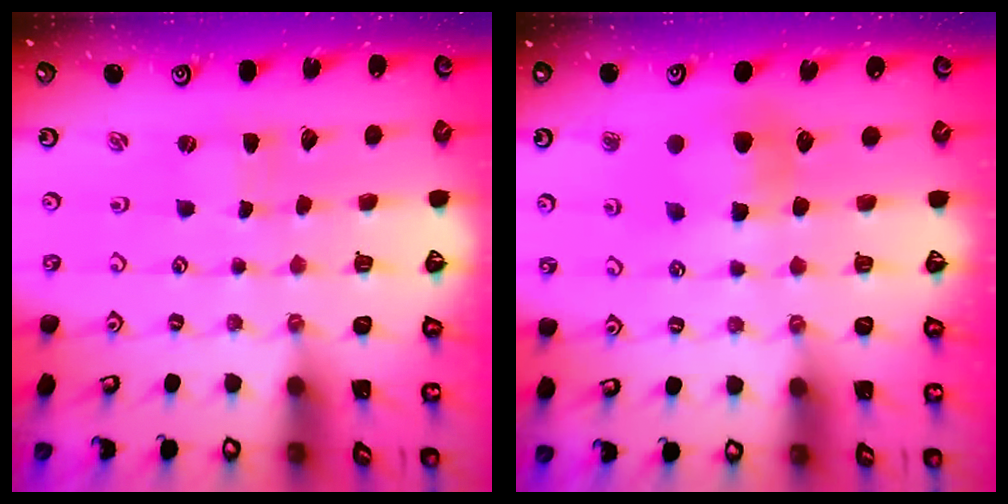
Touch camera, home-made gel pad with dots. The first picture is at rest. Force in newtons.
{"total": 6.5, "press": 6.5, "slide": 0.5}